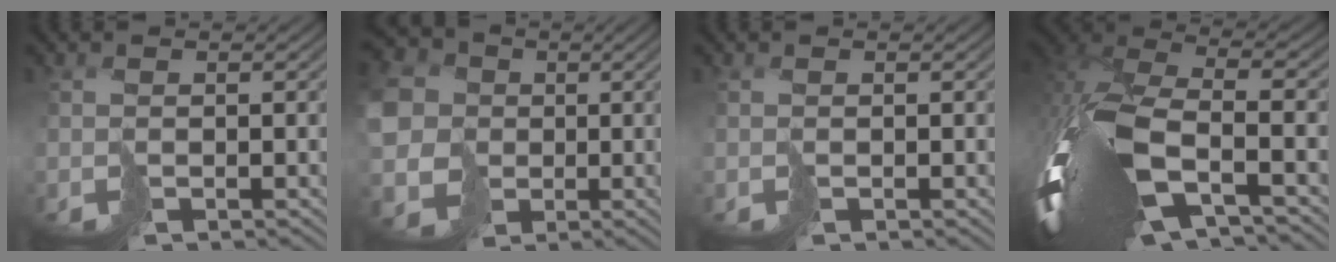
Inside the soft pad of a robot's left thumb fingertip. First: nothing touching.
{"total": 11.2, "force": [0.4, 9.8, 5.3], "torque": [-0.173, -0.015, 0.014]}
{"total": 0.0}
{"total": 14.5, "force": [-3.0, 6.6, 12.6], "torque": [-0.313, -0.017, -0.029]}